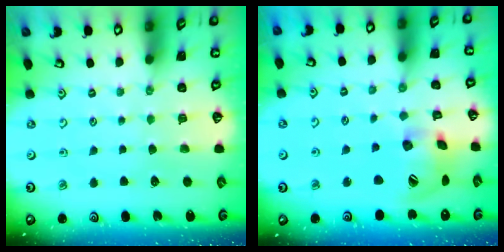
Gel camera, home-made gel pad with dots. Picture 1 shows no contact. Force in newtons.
{"total": 18.1, "press": 17.9, "slide": 2.4}